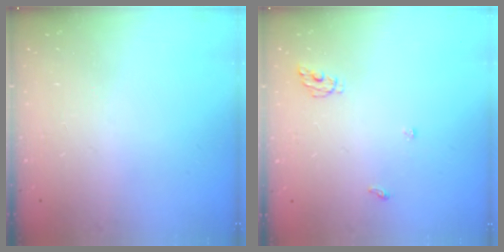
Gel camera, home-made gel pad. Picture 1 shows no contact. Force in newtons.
{"total": 4.6, "press": 4.6, "slide": 0.5}